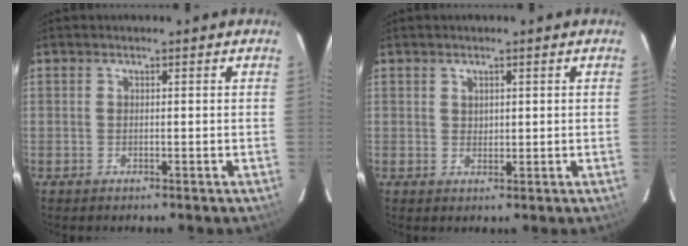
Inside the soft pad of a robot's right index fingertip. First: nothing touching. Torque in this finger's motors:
{"motor_torque": [-0.25, 0.27, 0.01, -0.01]}